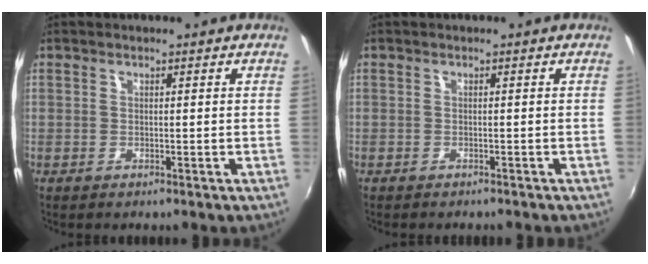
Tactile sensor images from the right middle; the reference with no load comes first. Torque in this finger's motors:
{"motor_torque": [0.92, -1.22, 0.08, 0.03]}